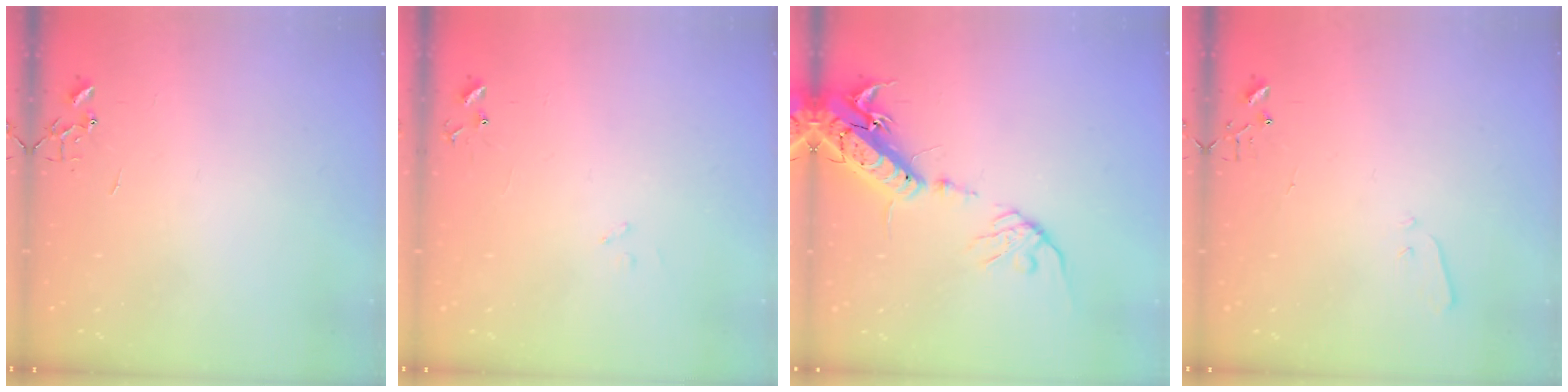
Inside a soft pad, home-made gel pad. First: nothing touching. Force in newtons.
{"total": 7.8, "press": 7.8, "slide": 0.7}
{"total": 18.1, "press": 17.7, "slide": 3.8}
{"total": 3.4, "press": 3.3, "slide": 0.5}